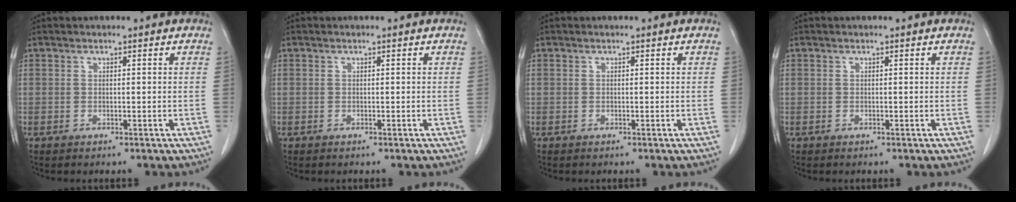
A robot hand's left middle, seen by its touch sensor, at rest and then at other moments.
{"total": 0.0}
{"total": 0.0}
{"total": 0.0}